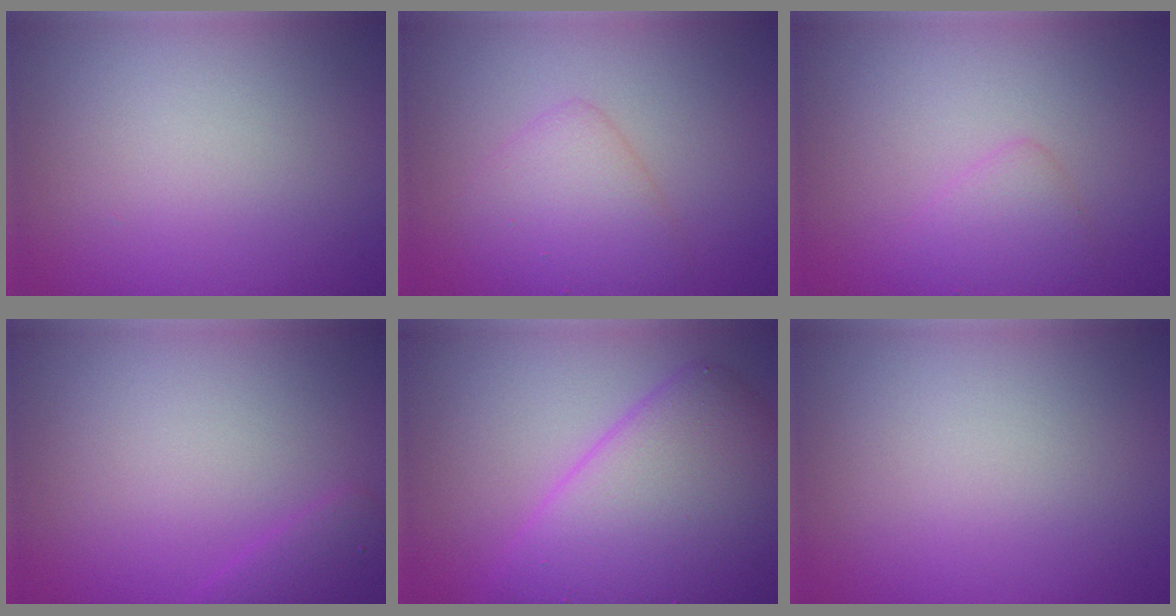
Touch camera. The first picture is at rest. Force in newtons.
{"total": 3.0, "press": 3.0, "slide": 0.1}
{"total": 1.6, "press": 1.6, "slide": 0.1}
{"total": 1.9, "press": 1.9, "slide": 0.1}
{"total": 9.8, "press": 9.8, "slide": 0.3}
{"total": 0.0}